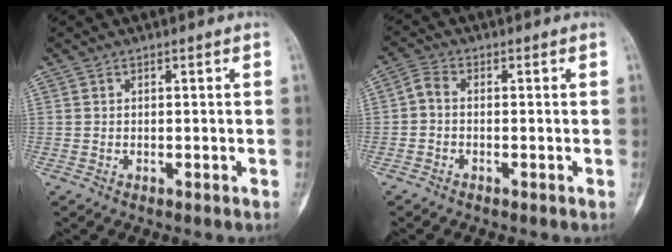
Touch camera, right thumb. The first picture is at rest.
{"total": 2.5, "force": [-0.7, 1.5, 1.9], "torque": [-0.038, 0.008, -0.024]}